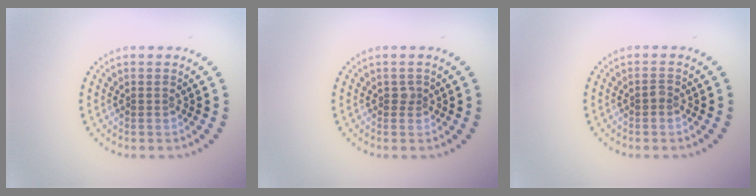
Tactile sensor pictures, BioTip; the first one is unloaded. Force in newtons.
{"total": 0.6, "press": 0.5, "slide": 0.4}
{"total": 0.6, "press": 0.5, "slide": 0.3}